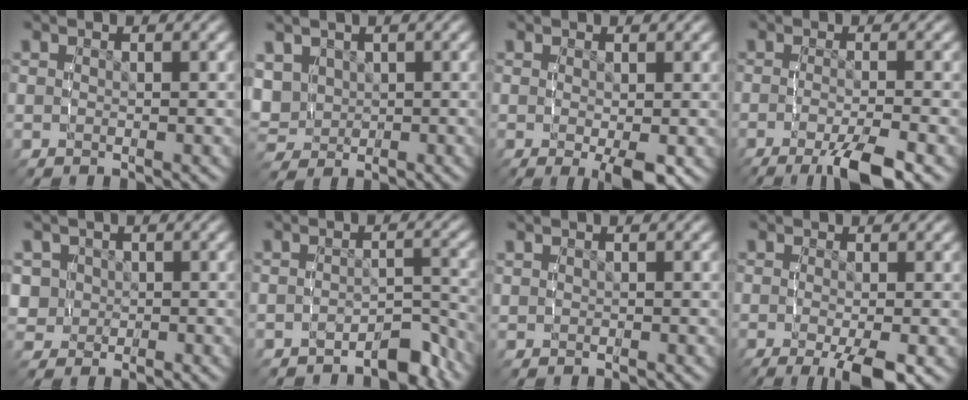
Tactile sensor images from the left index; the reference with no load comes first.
{"total": 4.7, "force": [1.3, 4.0, 2.3], "torque": [-0.072, -0.011, 0.023]}
{"total": 2.1, "force": [-0.4, 0.1, 2.1], "torque": [-0.025, -0.012, -0.006]}
{"total": 5.2, "force": [-3.3, 1.1, 3.9], "torque": [-0.067, -0.010, -0.049]}
{"total": 5.4, "force": [0.2, 5.0, 1.9], "torque": [-0.072, -0.008, -0.006]}
{"total": 3.0, "force": [-2.5, 1.3, 1.0], "torque": [-0.021, 0.001, -0.047]}
{"total": 0.8, "force": [0.3, -0.6, -0.3], "torque": [0.005, 0.006, 0.007]}
{"total": 3.9, "force": [-2.0, 0.7, 3.3], "torque": [-0.053, -0.017, -0.026]}